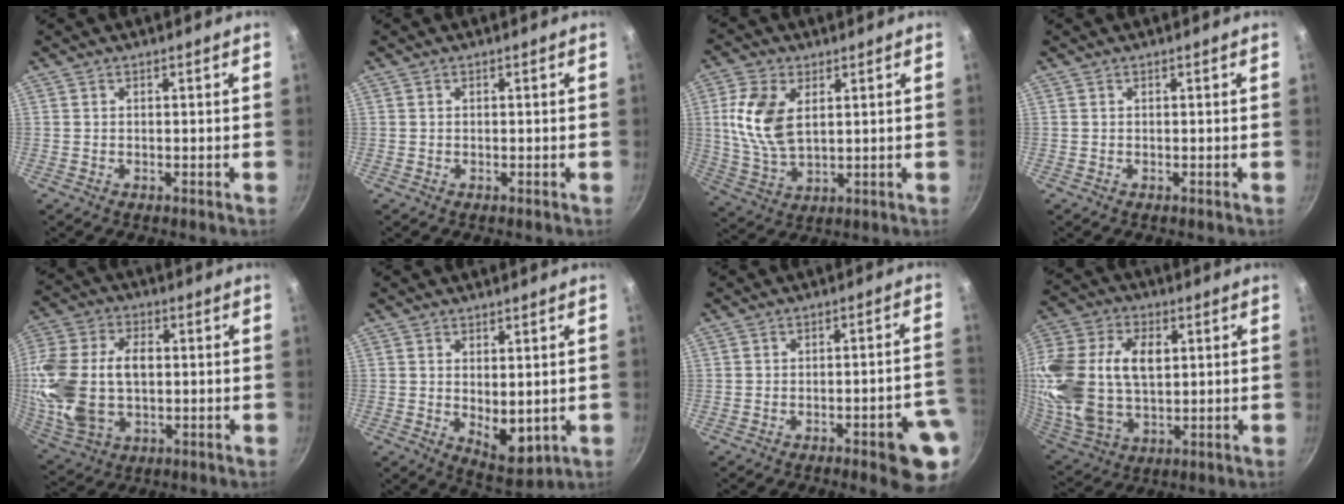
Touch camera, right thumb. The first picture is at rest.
{"total": 0.0}
{"total": 11.4, "force": [2.7, 6.6, 8.8], "torque": [-0.174, -0.014, 0.057]}
{"total": 0.0}
{"total": 18.8, "force": [0.1, 12.3, 14.2], "torque": [-0.287, 0.020, 0.008]}
{"total": 7.3, "force": [0.1, 3.9, 6.2], "torque": [-0.073, -0.023, 0.014]}
{"total": 10.6, "force": [-4.7, 2.4, 9.2], "torque": [-0.082, 0.035, -0.052]}
{"total": 23.4, "force": [3.7, 15.4, 17.3], "torque": [-0.366, 0.008, 0.071]}